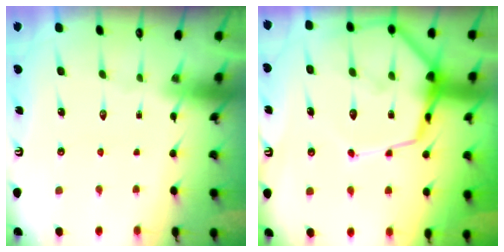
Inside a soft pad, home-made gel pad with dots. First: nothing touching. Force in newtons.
{"total": 18.5, "press": 18.5, "slide": 1.7}